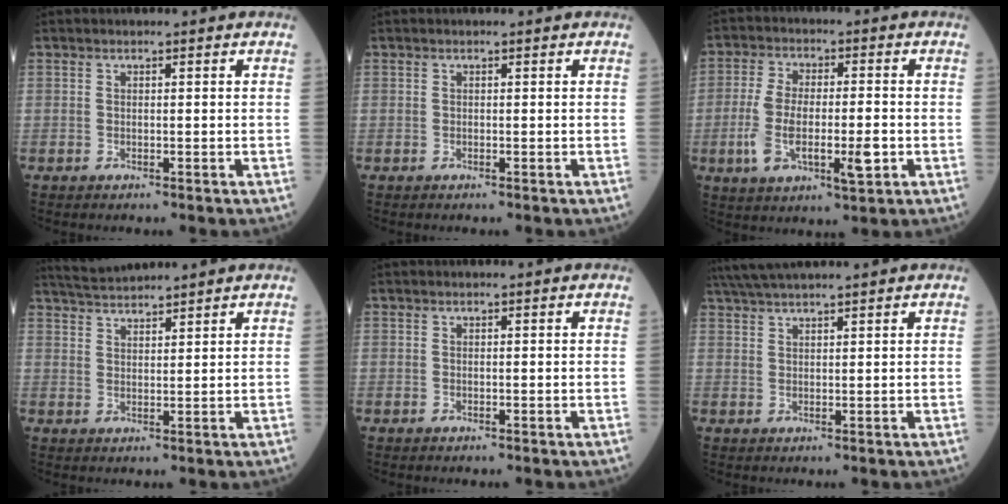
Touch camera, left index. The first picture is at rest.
{"total": 0.0}
{"total": 11.0, "force": [-2.7, 3.8, 9.9], "torque": [-0.195, -0.004, -0.044]}
{"total": 5.1, "force": [4.9, -0.6, 1.0], "torque": [-0.025, 0.024, 0.095]}
{"total": 0.0}
{"total": 7.2, "force": [6.4, -0.5, 3.4], "torque": [-0.061, 0.037, 0.111]}